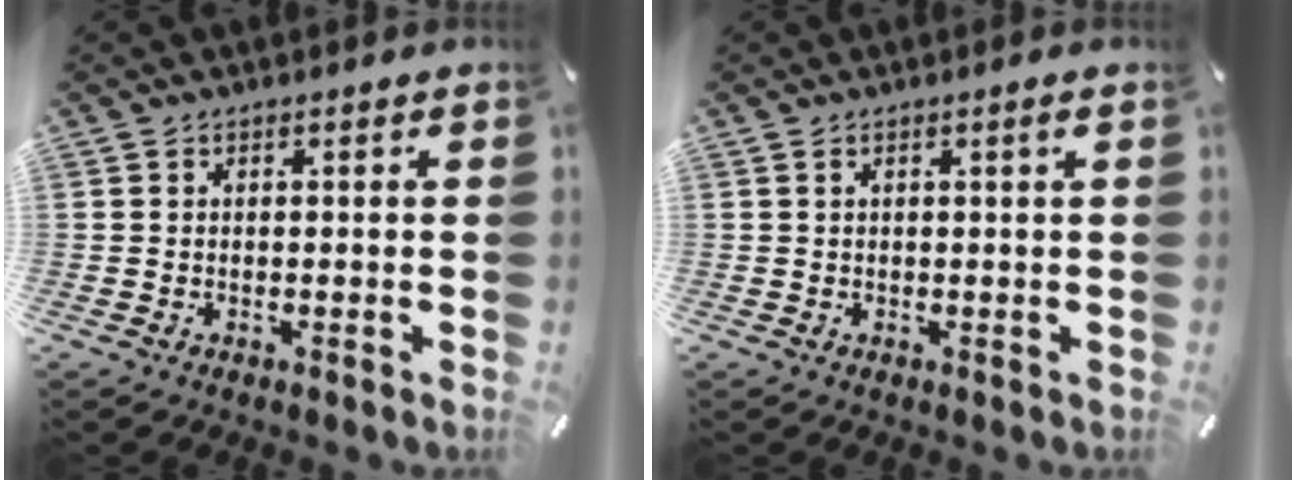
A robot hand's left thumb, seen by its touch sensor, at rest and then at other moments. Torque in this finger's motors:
{"motor_torque": [-0.23, -0.20, -0.03, 0.00, 0.05]}